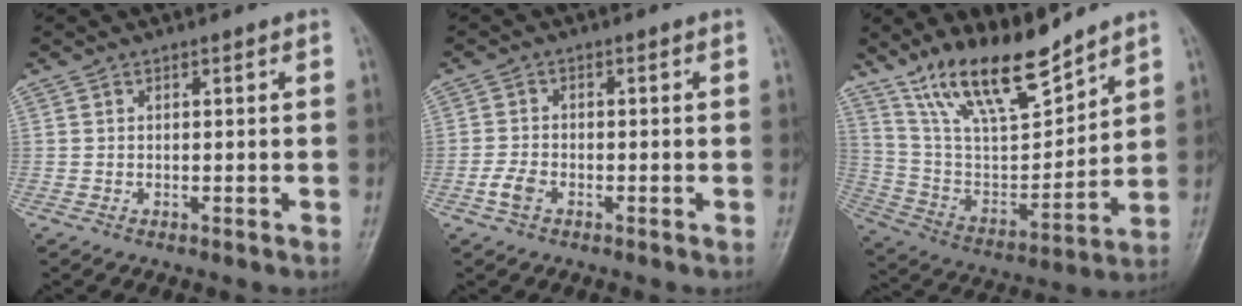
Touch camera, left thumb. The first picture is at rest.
{"total": 3.1, "force": [-1.5, 1.9, 1.9], "torque": [-0.042, 0.007, -0.032]}
{"total": 17.1, "force": [13.4, 4.9, 9.3], "torque": [-0.136, -0.070, 0.256]}